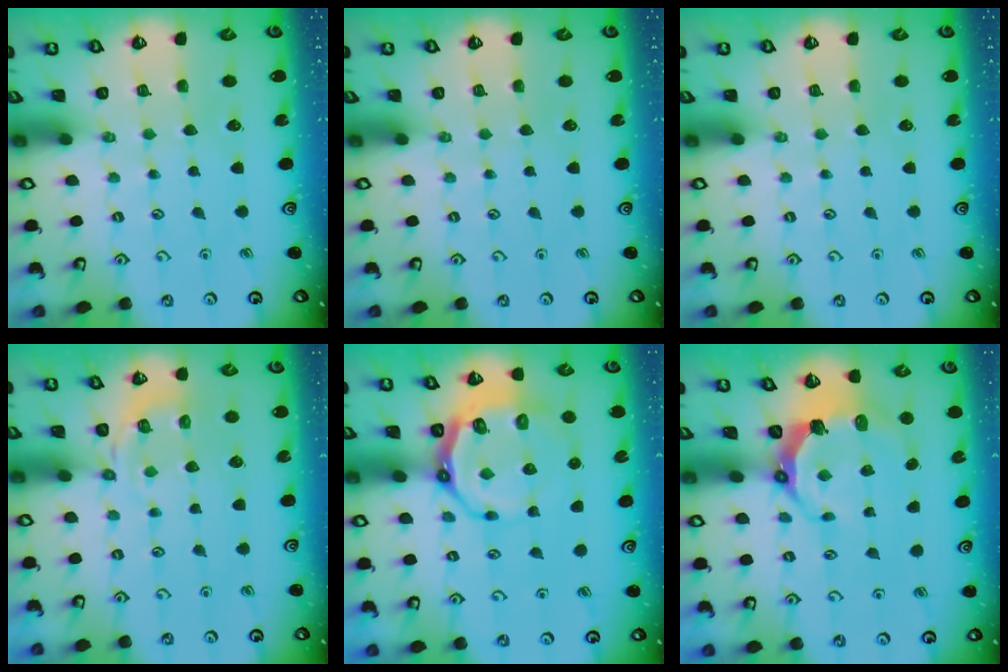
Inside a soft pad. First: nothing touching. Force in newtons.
{"total": 0.0}
{"total": 0.0}
{"total": 4.5, "press": 4.1, "slide": 2.0}
{"total": 8.7, "press": 7.9, "slide": 3.8}
{"total": 7.4, "press": 5.6, "slide": 4.8}